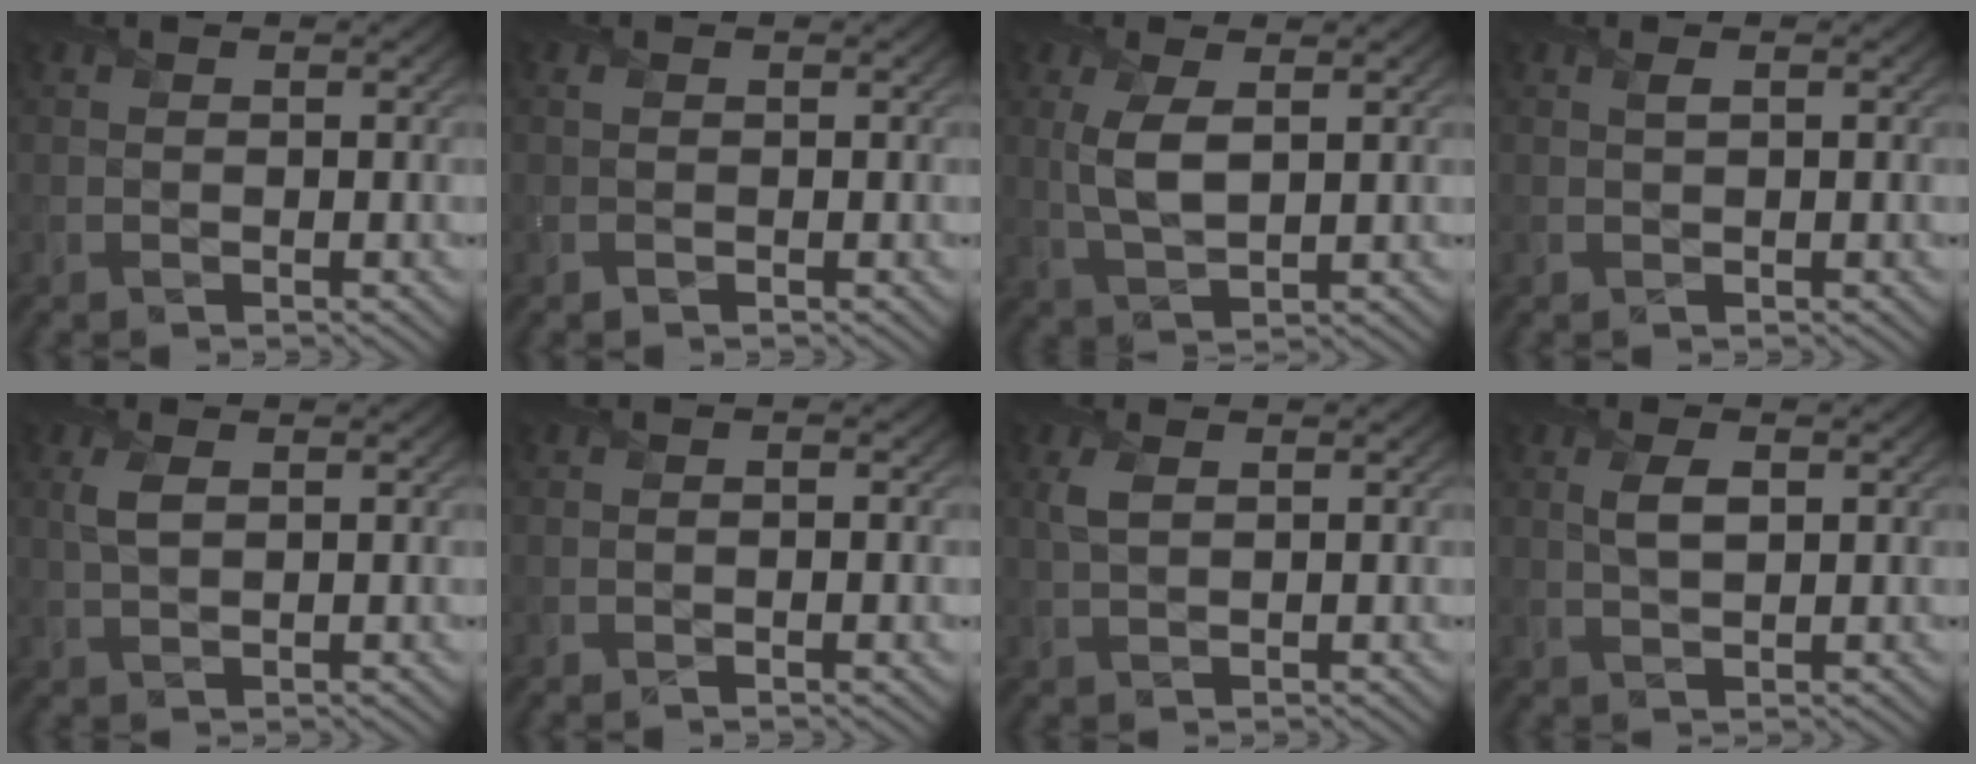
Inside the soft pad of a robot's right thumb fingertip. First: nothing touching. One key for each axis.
{"total": 0.0}
{"total": 4.6, "fx": 1.0, "fy": 1.8, "fz": 4.1, "tx": -0.096, "ty": -0.001, "tz": 0.025}
{"total": 0.9, "fx": 0.4, "fy": 0.2, "fz": 0.8, "tx": -0.015, "ty": 0.000, "tz": 0.006}
{"total": 2.2, "fx": 0.7, "fy": 1.0, "fz": 1.9, "tx": -0.050, "ty": 0.001, "tz": 0.017}
{"total": 1.4, "fx": -0.3, "fy": 0.4, "fz": 1.3, "tx": -0.021, "ty": -0.003, "tz": -0.006}
{"total": 1.9, "fx": 0.8, "fy": 0.8, "fz": 1.6, "tx": -0.043, "ty": 0.002, "tz": 0.018}
{"total": 2.7, "fx": 0.8, "fy": 1.1, "fz": 2.3, "tx": -0.054, "ty": -0.002, "tz": 0.018}